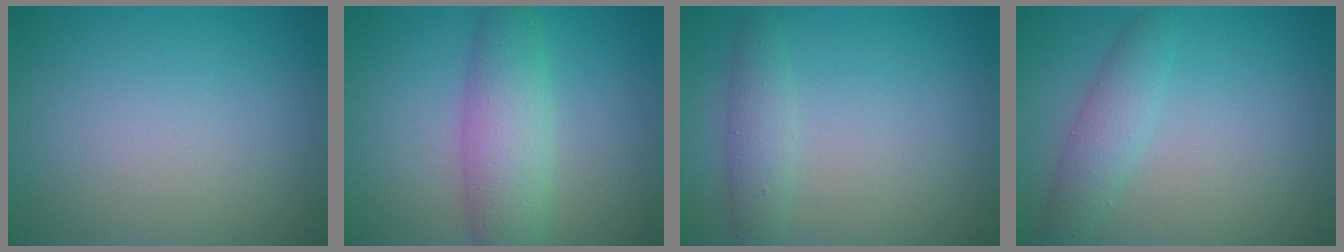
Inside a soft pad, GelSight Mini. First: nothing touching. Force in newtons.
{"total": 5.0, "press": 5.0, "slide": 0.1}
{"total": 2.1, "press": 2.1, "slide": 0.1}
{"total": 2.6, "press": 2.6, "slide": 0.1}